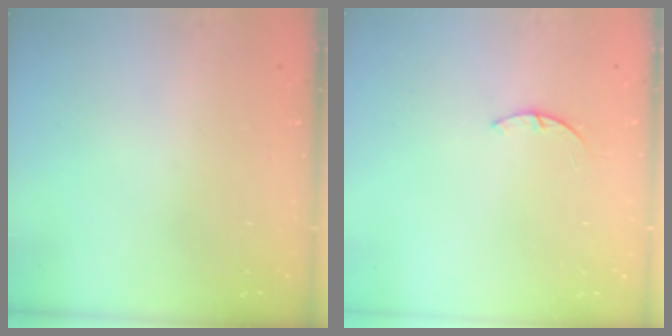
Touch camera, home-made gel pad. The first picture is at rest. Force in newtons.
{"total": 1.4, "press": 1.4, "slide": 0.3}